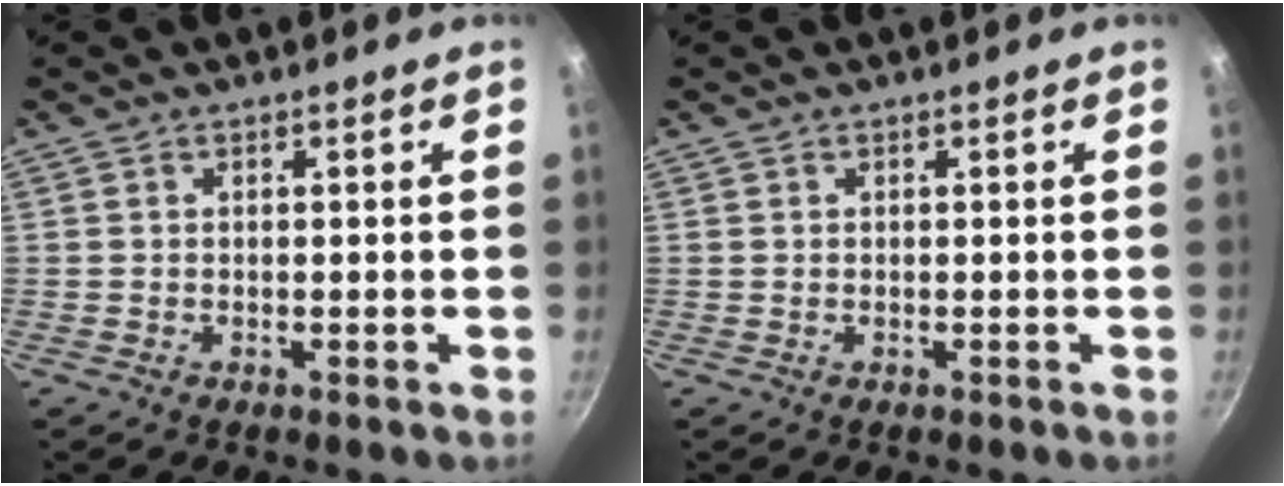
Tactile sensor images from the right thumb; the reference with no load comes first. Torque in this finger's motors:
{"motor_torque": [-0.10, 0.05, 0.05, 0.04, 0.01]}